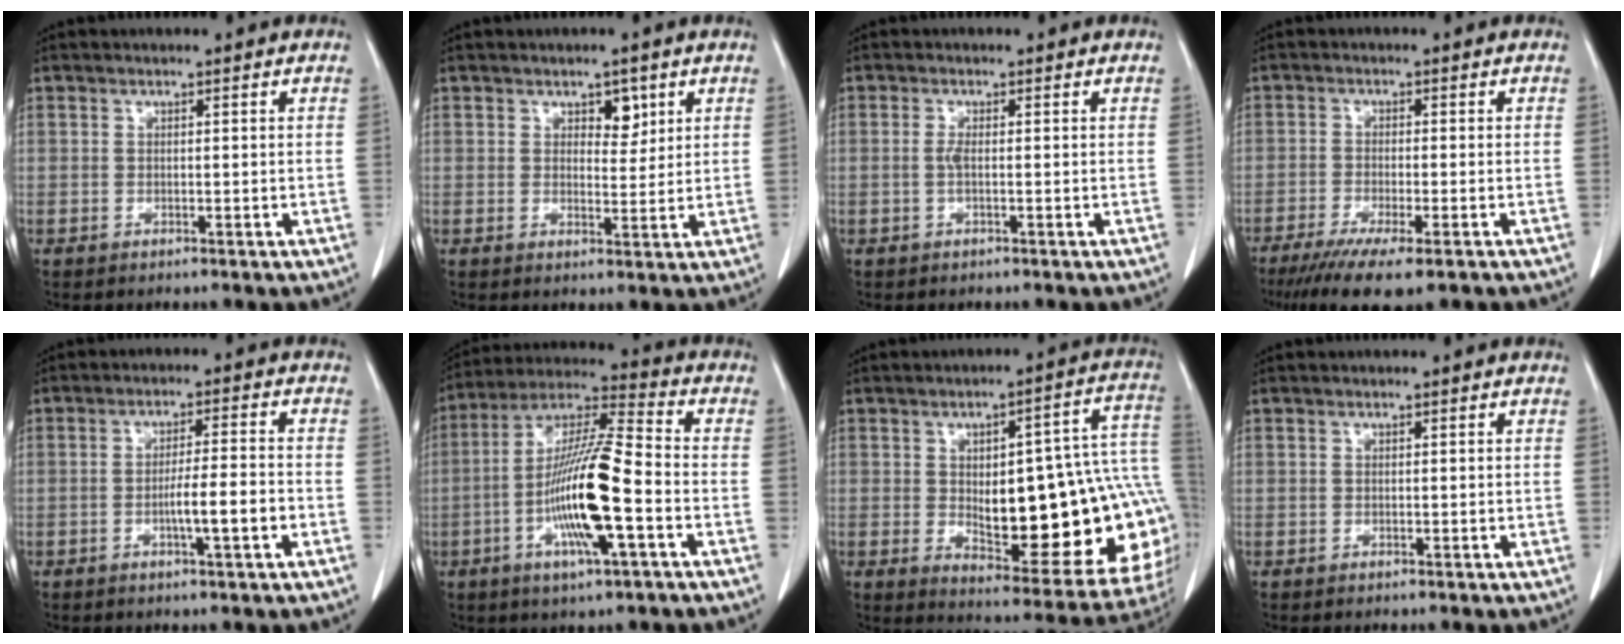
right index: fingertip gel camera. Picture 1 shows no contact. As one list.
[{"total": 3.1, "force": [1.7, 1.7, 2.0], "torque": [-0.022, 0.000, 0.026]}, {"total": 1.3, "force": [-0.1, 0.2, 1.3], "torque": [-0.031, -0.001, -0.004]}, {"total": 10.0, "force": [-7.1, 1.2, 6.9], "torque": [-0.104, -0.022, -0.108]}, {"total": 5.8, "force": [-1.9, 0.2, 5.5], "torque": [-0.091, 0.001, -0.030]}, {"total": 15.7, "force": [-4.2, 1.6, 15.1], "torque": [-0.293, -0.002, -0.079]}, {"total": 25.1, "force": [-1.8, 7.4, 24.0], "torque": [-0.232, 0.032, 0.000]}, {"total": 0.0}]